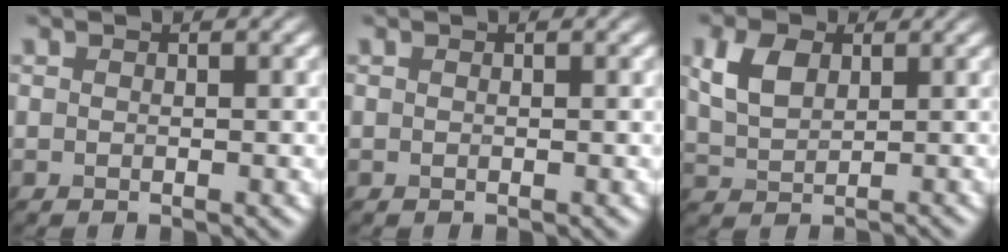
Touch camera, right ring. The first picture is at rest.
{"total": 0.0}
{"total": 3.0, "force": [1.2, 2.1, 1.8], "torque": [-0.052, 0.013, 0.041]}